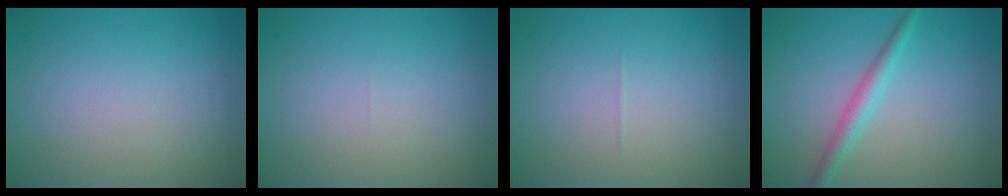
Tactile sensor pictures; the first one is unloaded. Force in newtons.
{"total": 0.0}
{"total": 0.0}
{"total": 2.3, "press": 2.3, "slide": 0.0}